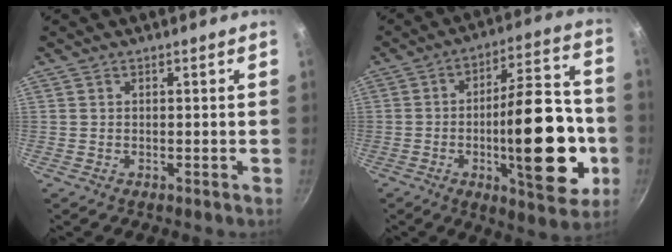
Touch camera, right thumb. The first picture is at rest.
{"total": 23.4, "force": [-5.4, 8.2, 21.2], "torque": [-0.281, 0.033, -0.075]}